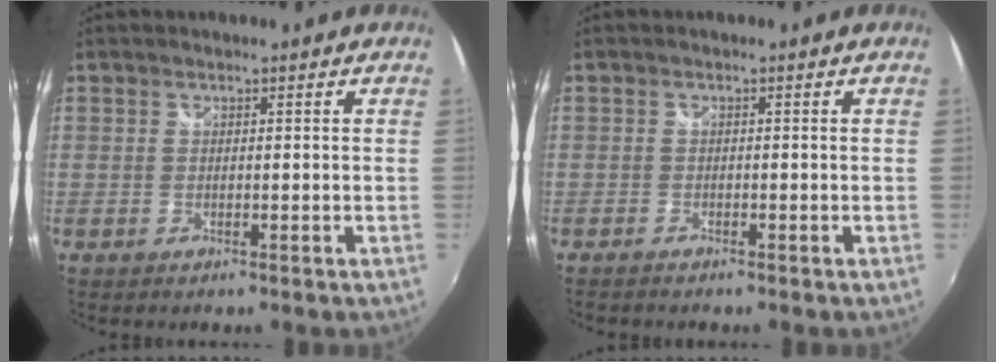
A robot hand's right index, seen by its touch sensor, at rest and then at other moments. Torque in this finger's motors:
{"motor_torque": [-0.21, -0.16, -0.01, 0.00]}